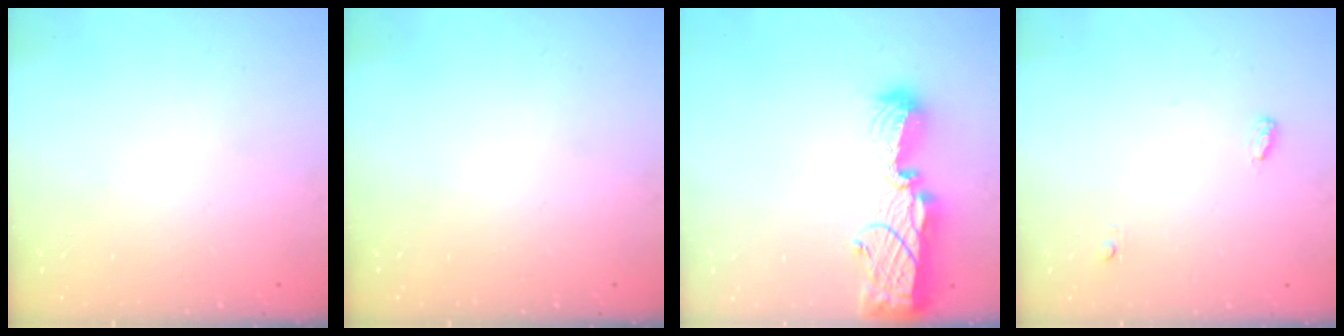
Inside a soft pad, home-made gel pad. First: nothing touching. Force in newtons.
{"total": 0.0}
{"total": 14.4, "press": 14.3, "slide": 1.7}
{"total": 3.9, "press": 3.8, "slide": 1.0}